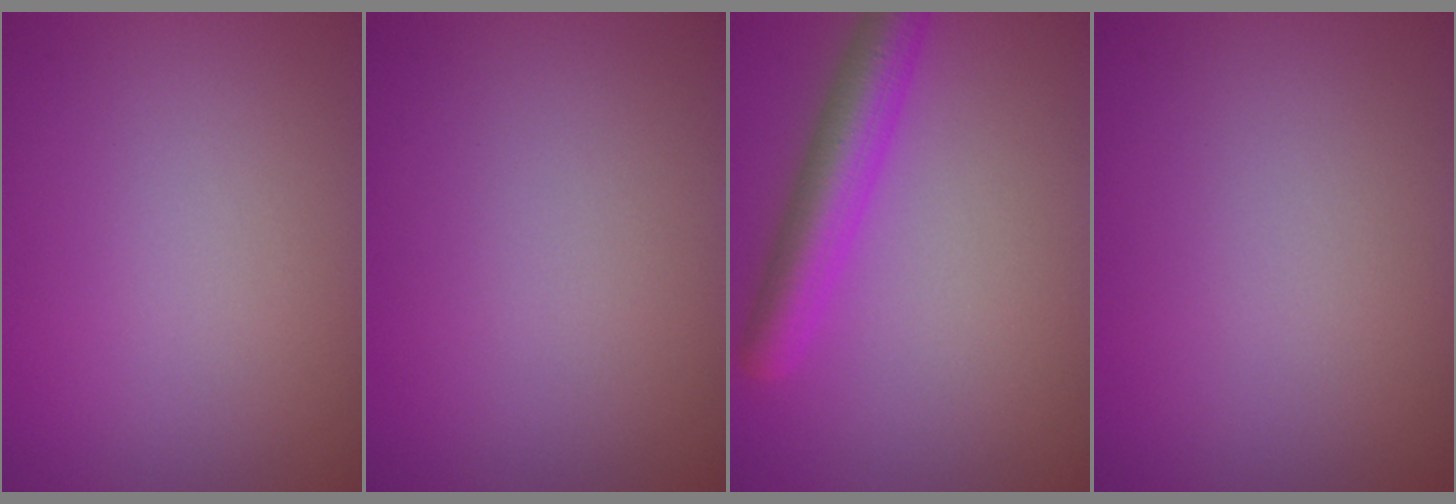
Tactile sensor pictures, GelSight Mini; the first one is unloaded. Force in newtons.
{"total": 0.0}
{"total": 5.0, "press": 5.0, "slide": 0.3}
{"total": 0.0}